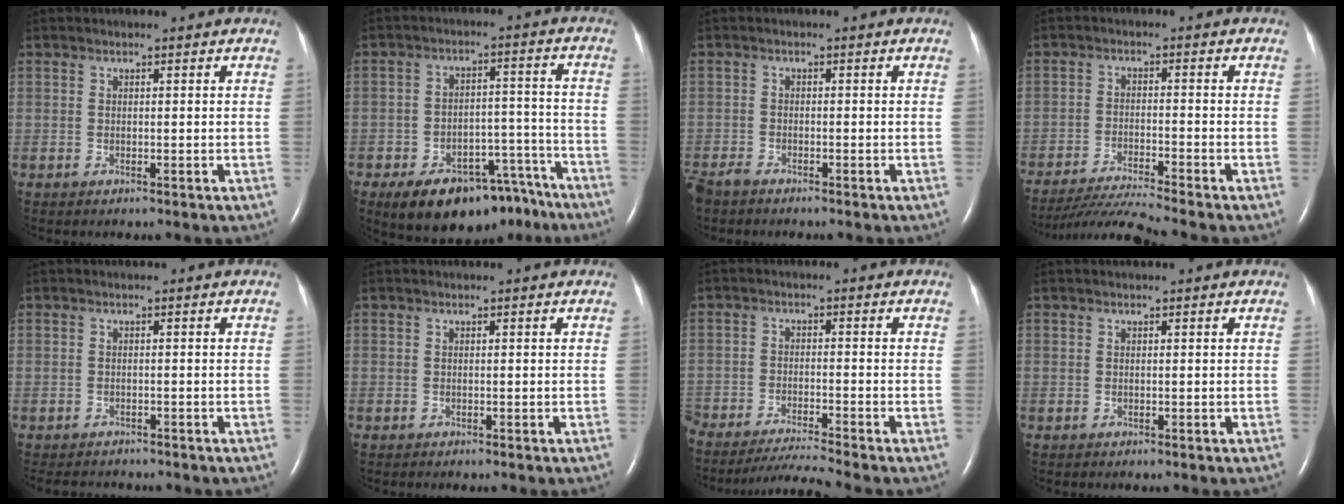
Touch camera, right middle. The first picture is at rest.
{"total": 16.7, "force": [-12.4, 7.4, 8.4], "torque": [-0.099, 0.031, -0.178]}
{"total": 3.2, "force": [-2.8, 0.9, 1.2], "torque": [-0.025, -0.008, -0.053]}
{"total": 8.4, "force": [-7.7, -2.3, 2.4], "torque": [-0.040, -0.021, -0.141]}
{"total": 5.6, "force": [-5.0, 1.8, 1.7], "torque": [-0.023, -0.004, -0.069]}
{"total": 0.0}
{"total": 7.5, "force": [-6.9, -1.7, 2.3], "torque": [-0.035, -0.015, -0.126]}
{"total": 0.0}